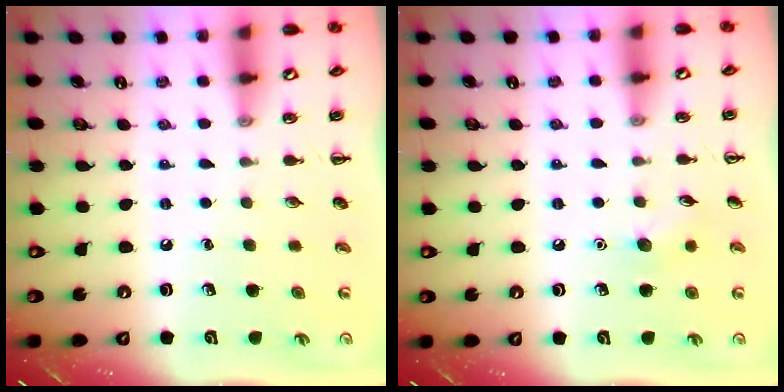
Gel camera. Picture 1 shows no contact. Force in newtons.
{"total": 5.7, "press": 5.5, "slide": 1.6}